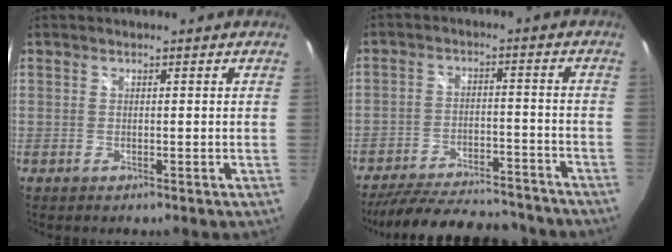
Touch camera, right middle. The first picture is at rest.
{"total": 21.5, "force": [-18.6, 6.1, 8.8], "torque": [-0.171, 0.000, -0.251]}